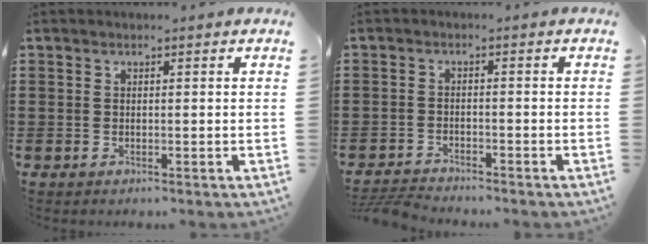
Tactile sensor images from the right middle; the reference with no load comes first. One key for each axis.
{"total": 3.2, "fx": -3.1, "fy": 0.3, "fz": 0.5, "tx": -0.025, "ty": -0.004, "tz": -0.071}